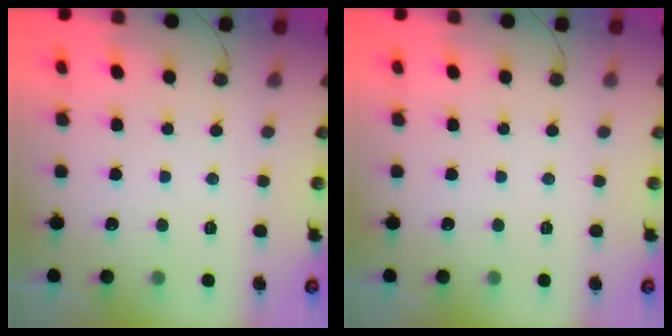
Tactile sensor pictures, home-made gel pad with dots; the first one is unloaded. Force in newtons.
{"total": 0.0}